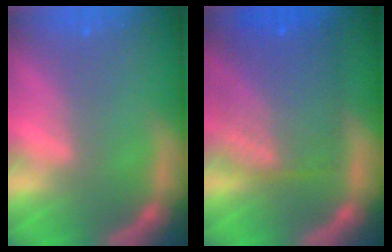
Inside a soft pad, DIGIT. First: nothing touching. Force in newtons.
{"total": 8.5}